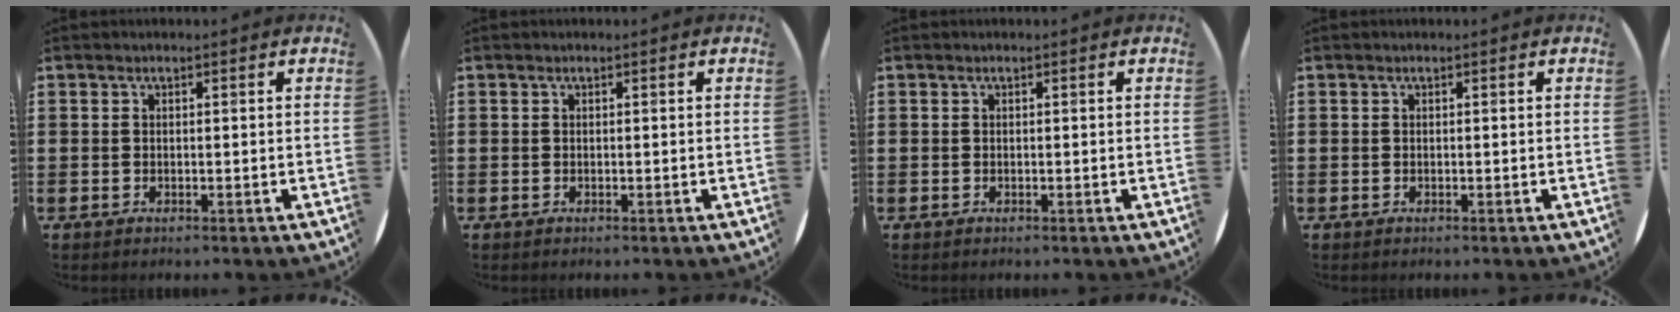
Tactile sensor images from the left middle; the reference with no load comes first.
{"total": 0.0}
{"total": 0.0}
{"total": 0.0}